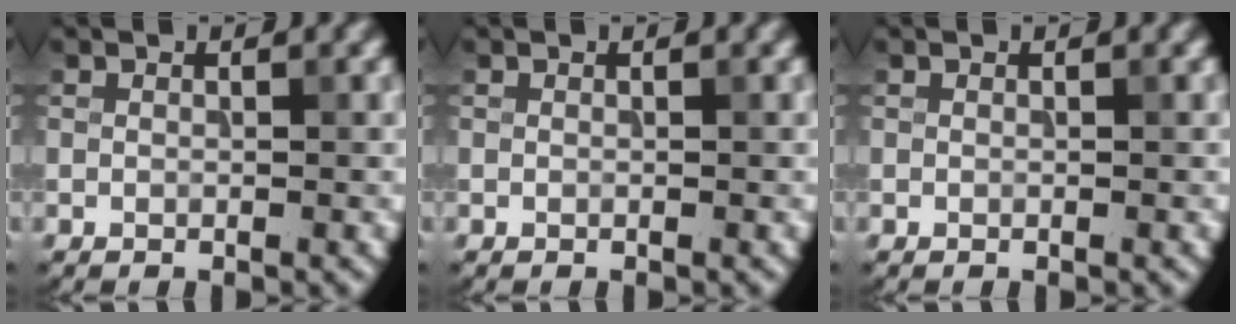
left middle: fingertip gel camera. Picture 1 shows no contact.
{"total": 0.0}
{"total": 0.0}